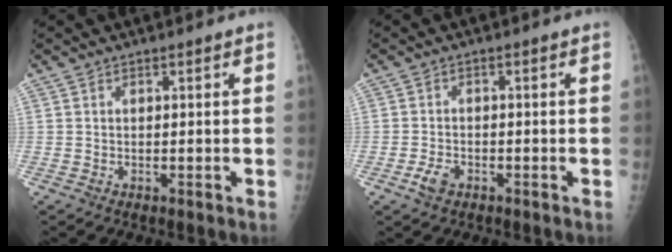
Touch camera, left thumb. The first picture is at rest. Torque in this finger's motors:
{"motor_torque": [-0.30, 0.28, 0.27, 0.21, 0.01]}